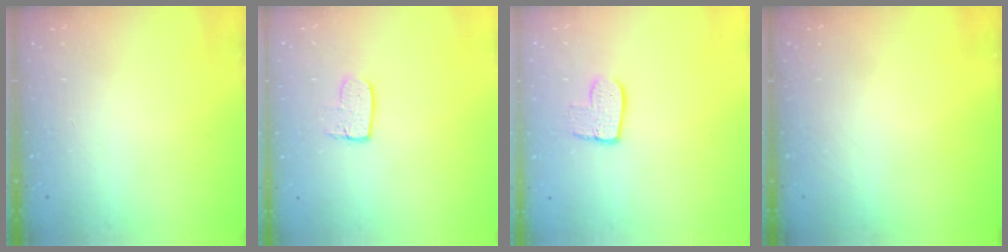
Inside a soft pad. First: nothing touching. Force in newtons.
{"total": 6.8, "press": 6.8, "slide": 0.4}
{"total": 8.9, "press": 8.8, "slide": 0.5}
{"total": 0.0}